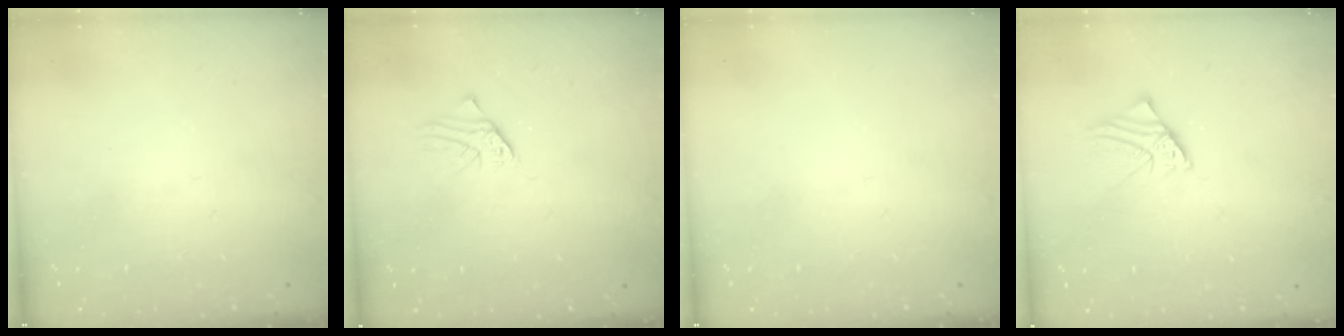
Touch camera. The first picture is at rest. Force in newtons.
{"total": 1.1, "press": 1.1, "slide": 0.0}
{"total": 0.0}
{"total": 2.3, "press": 2.3, "slide": 0.4}